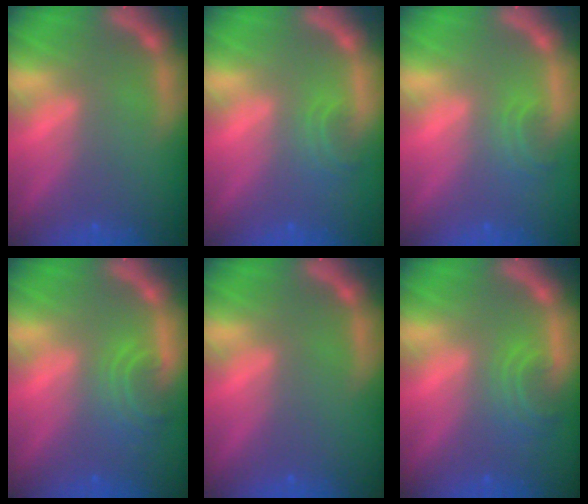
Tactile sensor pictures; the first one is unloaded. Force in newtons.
{"total": 1.9}
{"total": 1.9}
{"total": 3.5}
{"total": 0.0}
{"total": 2.9}